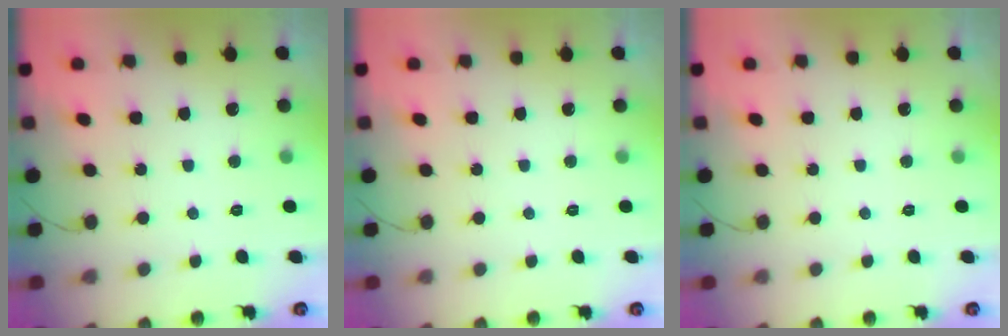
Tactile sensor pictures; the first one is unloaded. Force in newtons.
{"total": 0.0}
{"total": 0.0}